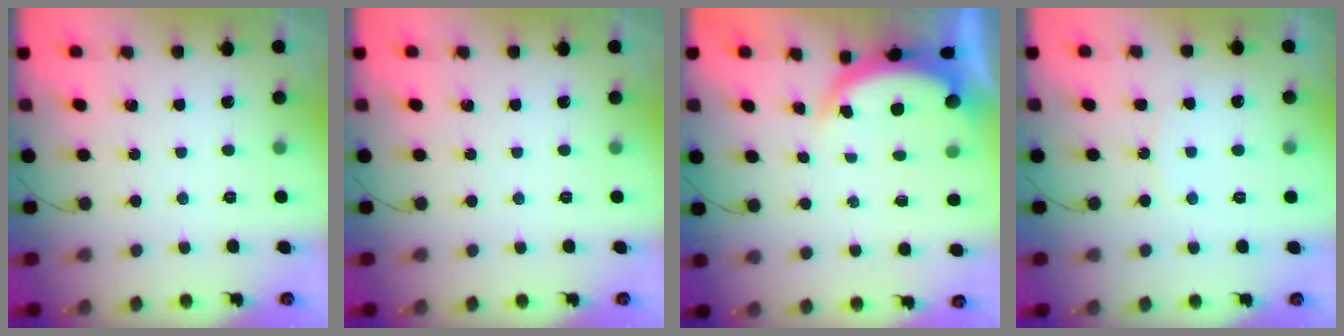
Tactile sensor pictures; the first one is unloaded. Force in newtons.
{"total": 0.0}
{"total": 4.6, "press": 4.5, "slide": 0.2}
{"total": 5.7, "press": 5.7, "slide": 0.7}